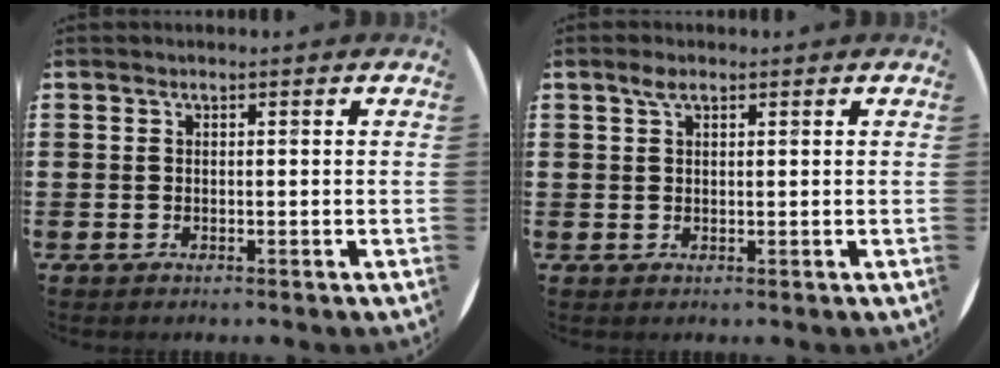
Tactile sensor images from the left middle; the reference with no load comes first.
{"total": 1.8, "force": [1.1, 0.9, 1.1], "torque": [-0.015, 0.002, 0.017]}